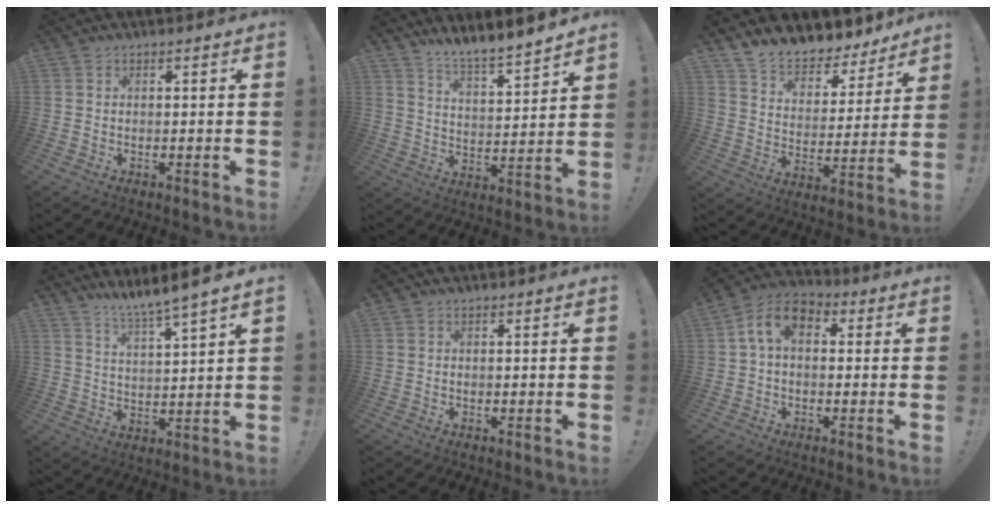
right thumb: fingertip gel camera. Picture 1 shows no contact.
{"total": 7.9, "force": [7.7, -0.3, 1.8], "torque": [-0.039, -0.075, 0.132]}
{"total": 10.4, "force": [9.8, 3.1, 1.7], "torque": [-0.047, -0.091, 0.179]}
{"total": 7.3, "force": [6.5, -1.1, 3.2], "torque": [-0.059, -0.051, 0.108]}
{"total": 0.0}
{"total": 9.6, "force": [2.1, 6.3, 6.9], "torque": [-0.128, 0.013, 0.045]}